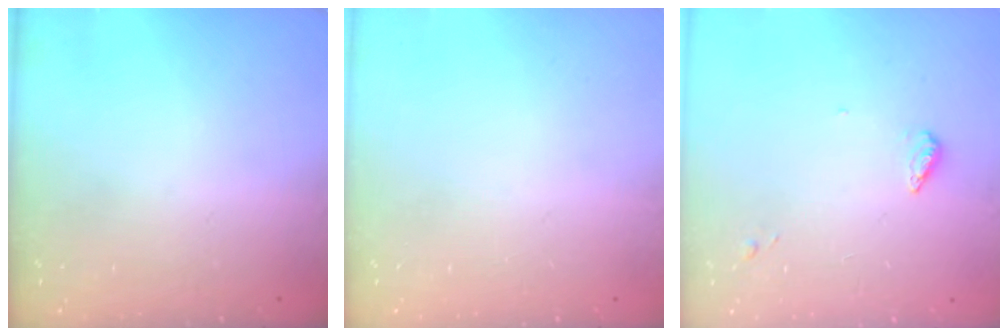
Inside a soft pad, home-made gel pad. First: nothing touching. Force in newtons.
{"total": 0.0}
{"total": 3.9, "press": 3.9, "slide": 0.5}